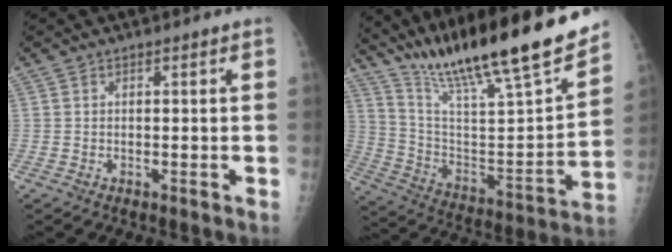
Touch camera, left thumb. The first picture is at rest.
{"total": 27.4, "force": [21.7, 3.5, 16.4], "torque": [-0.252, -0.095, 0.355]}